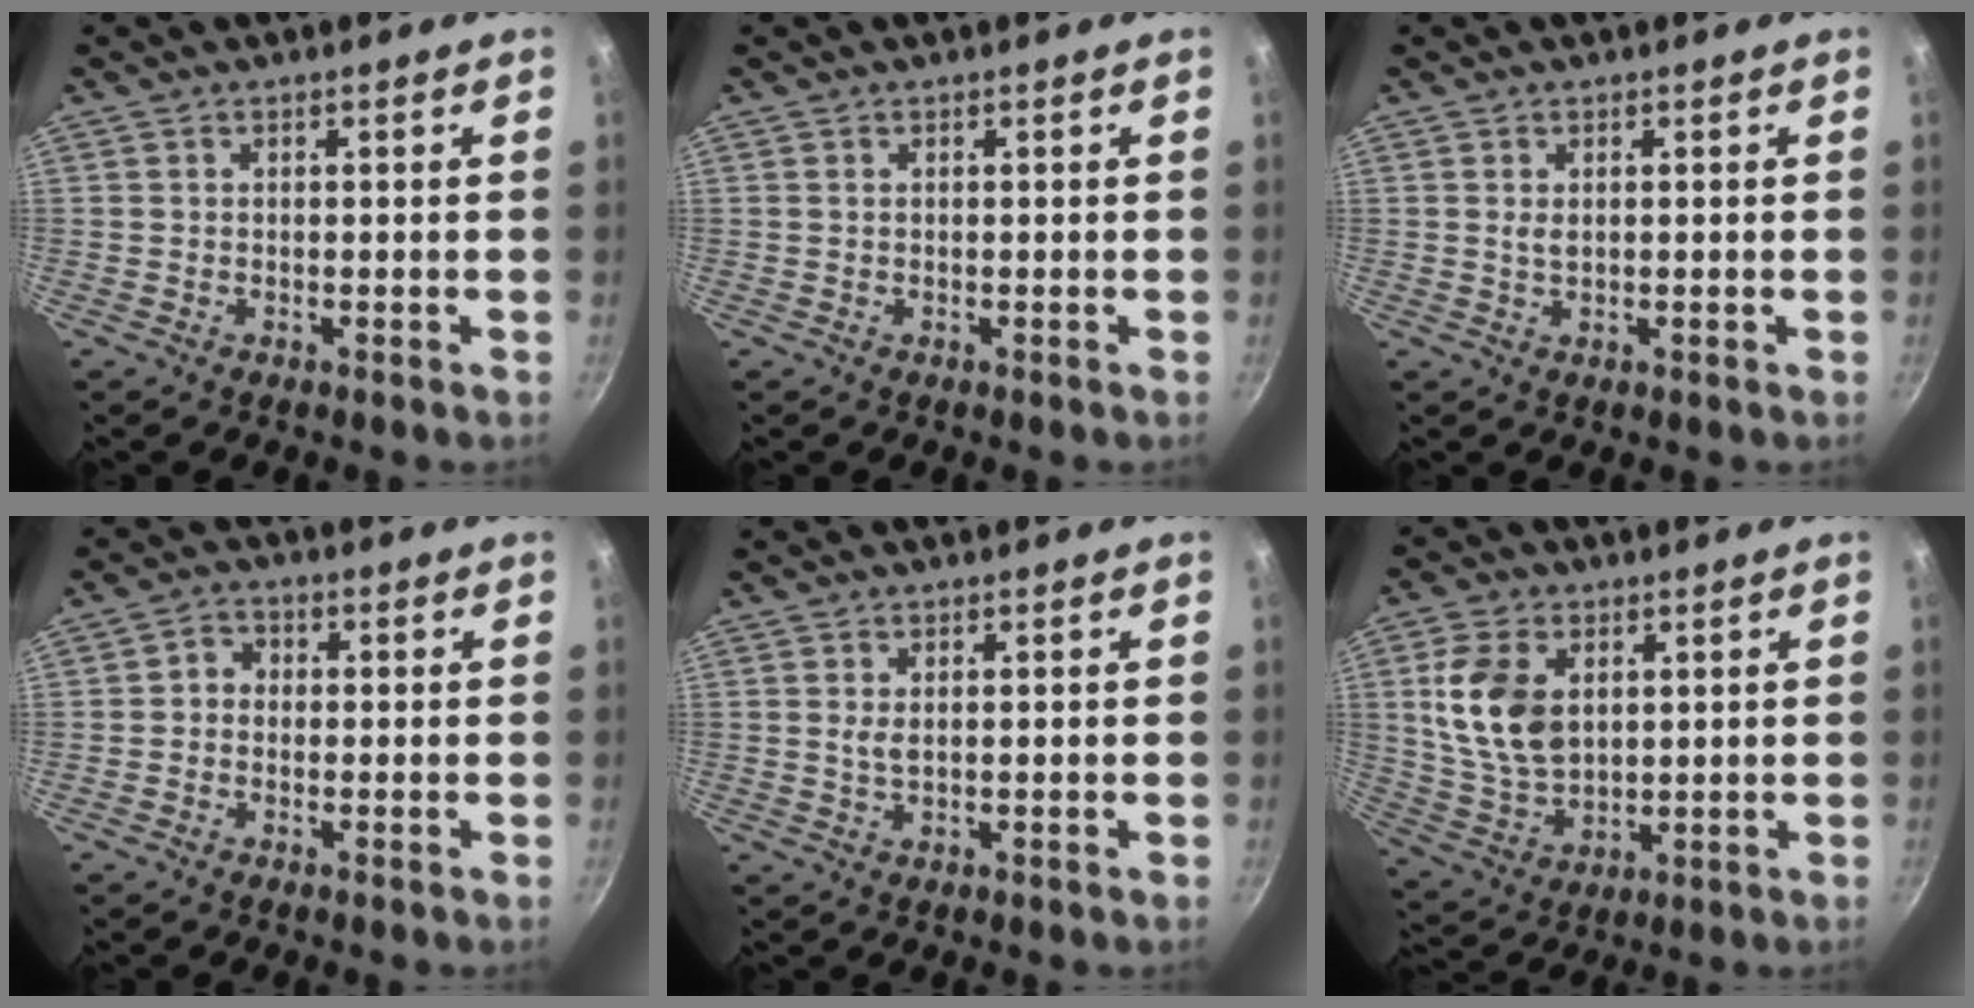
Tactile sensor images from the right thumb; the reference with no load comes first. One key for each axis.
{"total": 0.0}
{"total": 1.4, "fx": 0.4, "fy": 0.7, "fz": 1.2, "tx": -0.022, "ty": -0.001, "tz": 0.007}
{"total": 2.6, "fx": -0.5, "fy": 2.3, "fz": 1.2, "tx": -0.009, "ty": 0.010, "tz": -0.017}
{"total": 1.7, "fx": 0.3, "fy": 0.6, "fz": 1.5, "tx": -0.031, "ty": -0.003, "tz": 0.008}
{"total": 12.7, "fx": 2.9, "fy": 8.4, "fz": 9.1, "tx": -0.159, "ty": -0.019, "tz": 0.066}